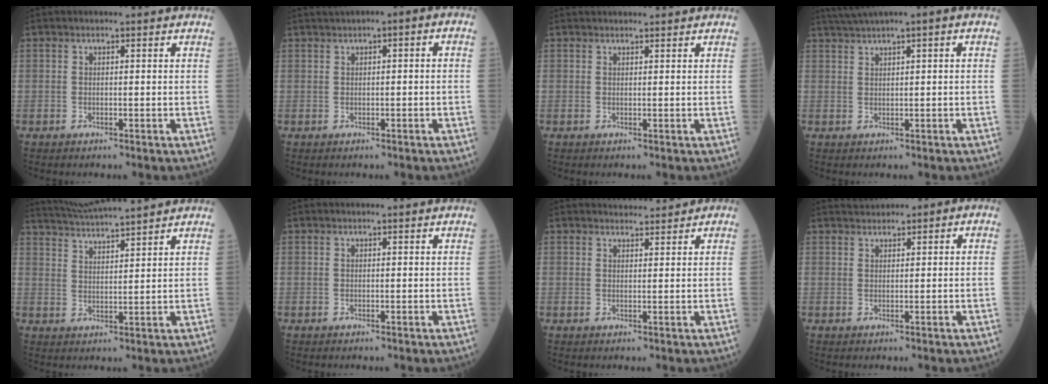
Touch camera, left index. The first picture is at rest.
{"total": 3.0, "force": [0.7, 1.0, 2.8], "torque": [-0.045, 0.022, 0.009]}
{"total": 3.7, "force": [3.5, 0.6, 1.1], "torque": [-0.010, 0.031, 0.050]}
{"total": 4.2, "force": [2.6, -0.3, 3.2], "torque": [-0.066, 0.019, 0.053]}
{"total": 10.0, "force": [9.4, -0.8, 3.4], "torque": [-0.071, 0.026, 0.157]}
{"total": 0.0}
{"total": 2.4, "force": [2.3, 0.5, 0.2], "torque": [-0.004, 0.014, 0.038]}
{"total": 2.0, "force": [1.2, 1.0, 1.3], "torque": [-0.030, 0.027, 0.027]}